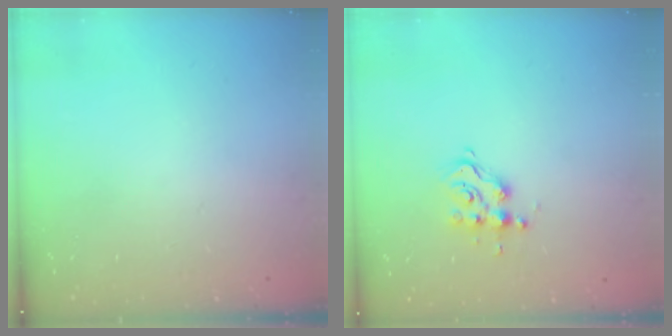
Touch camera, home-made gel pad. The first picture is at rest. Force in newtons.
{"total": 8.0, "press": 7.9, "slide": 0.7}